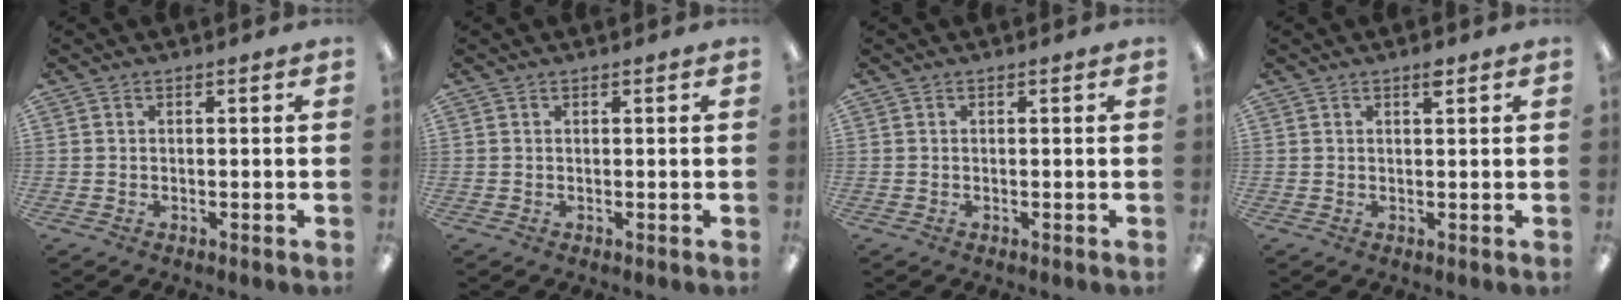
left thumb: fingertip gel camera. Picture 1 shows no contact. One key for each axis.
{"total": 0.0}
{"total": 0.0}
{"total": 1.9, "fx": 1.4, "fy": 0.4, "fz": 1.3, "tx": -0.021, "ty": -0.002, "tz": 0.022}